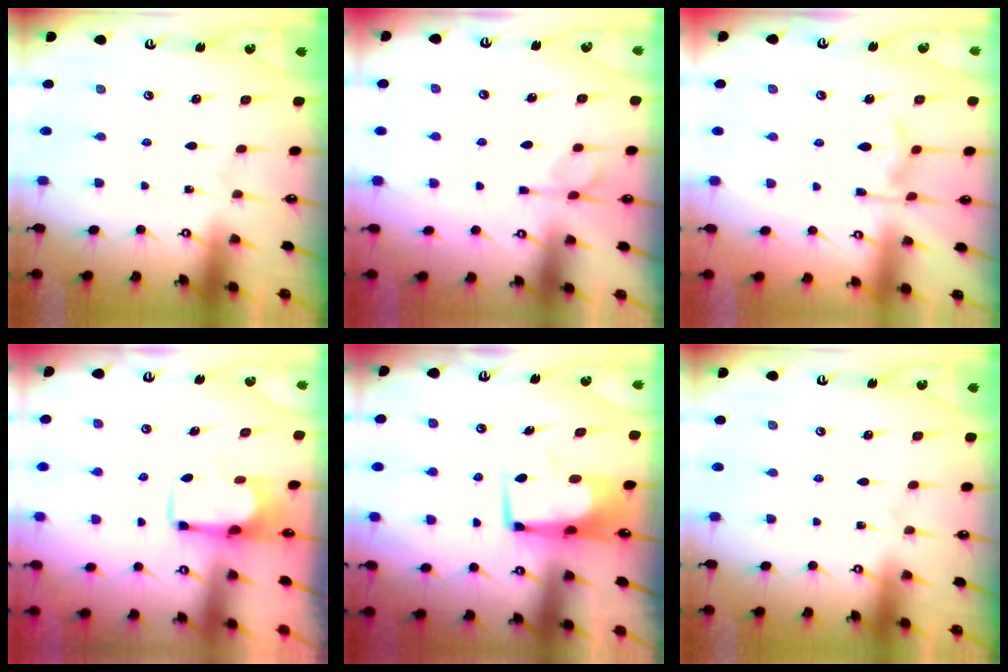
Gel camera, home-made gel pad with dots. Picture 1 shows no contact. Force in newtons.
{"total": 3.0, "press": 2.7, "slide": 1.3}
{"total": 9.3, "press": 9.2, "slide": 1.2}
{"total": 1.8, "press": 1.6, "slide": 0.8}
{"total": 6.5, "press": 6.4, "slide": 0.9}
{"total": 0.0}